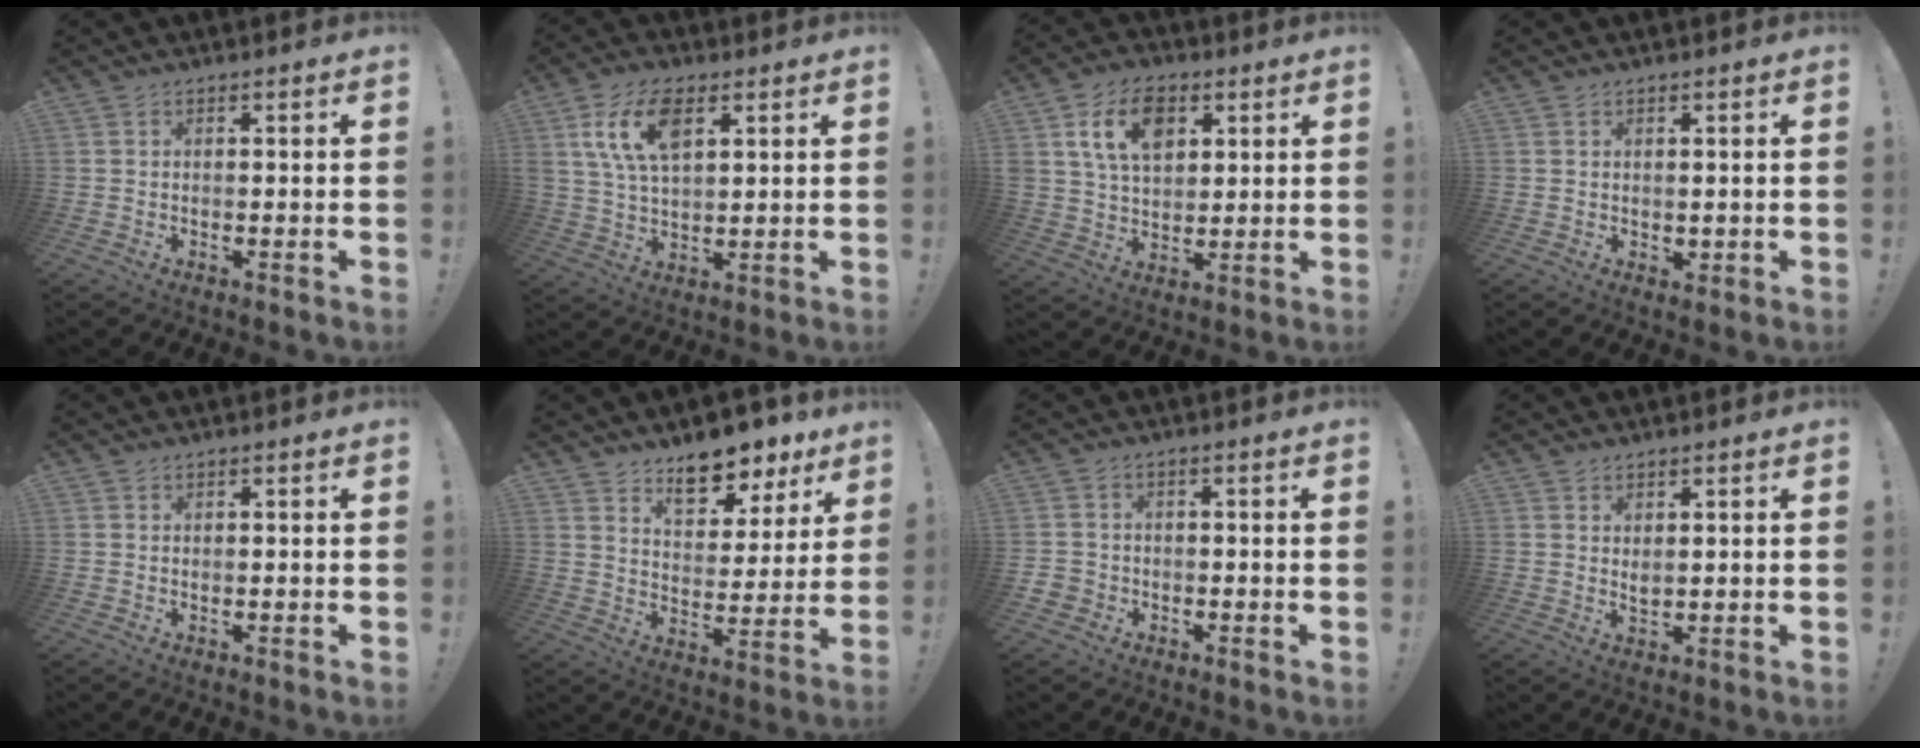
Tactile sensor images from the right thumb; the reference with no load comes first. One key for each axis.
{"total": 12.5, "fx": 5.3, "fy": 6.9, "fz": 9.0, "tx": -0.174, "ty": -0.003, "tz": 0.098}
{"total": 13.3, "fx": 5.5, "fy": 8.9, "fz": 8.1, "tx": -0.137, "ty": -0.001, "tz": 0.105}
{"total": 1.6, "fx": 0.7, "fy": 1.3, "fz": 0.6, "tx": -0.006, "ty": 0.000, "tz": 0.012}
{"total": 0.7, "fx": 0.6, "fy": 0.4, "fz": 0.1, "tx": 0.004, "ty": -0.002, "tz": 0.010}
{"total": 12.0, "fx": 9.3, "fy": 5.3, "fz": 5.4, "tx": -0.066, "ty": -0.072, "tz": 0.165}
{"total": 2.9, "fx": -1.1, "fy": 2.5, "fz": 1.0, "tx": -0.026, "ty": 0.005, "tz": -0.021}
{"total": 2.8, "fx": 2.0, "fy": 1.5, "fz": 1.4, "tx": -0.009, "ty": -0.017, "tz": 0.033}